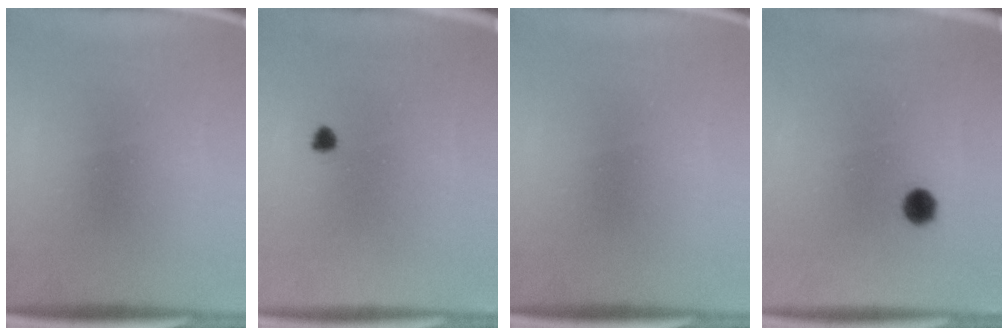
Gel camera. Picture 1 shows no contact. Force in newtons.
{"total": 1.2}
{"total": 0.0}
{"total": 2.5}